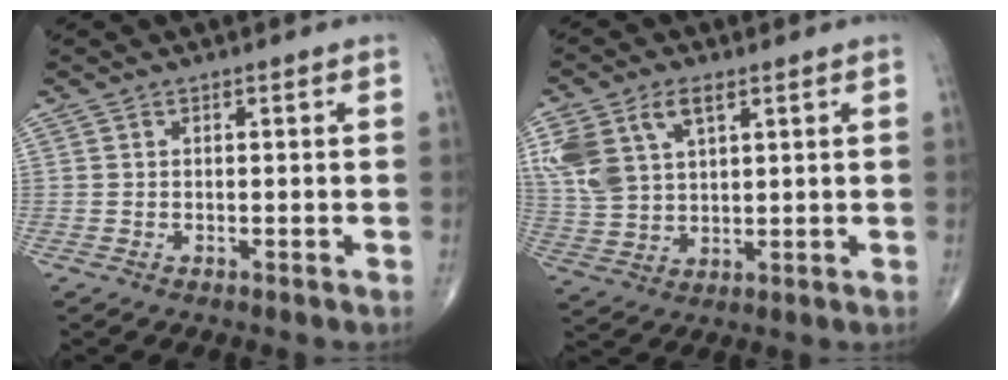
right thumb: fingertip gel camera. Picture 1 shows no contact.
{"total": 12.4, "force": [5.6, 7.0, 8.5], "torque": [-0.184, -0.003, 0.119]}